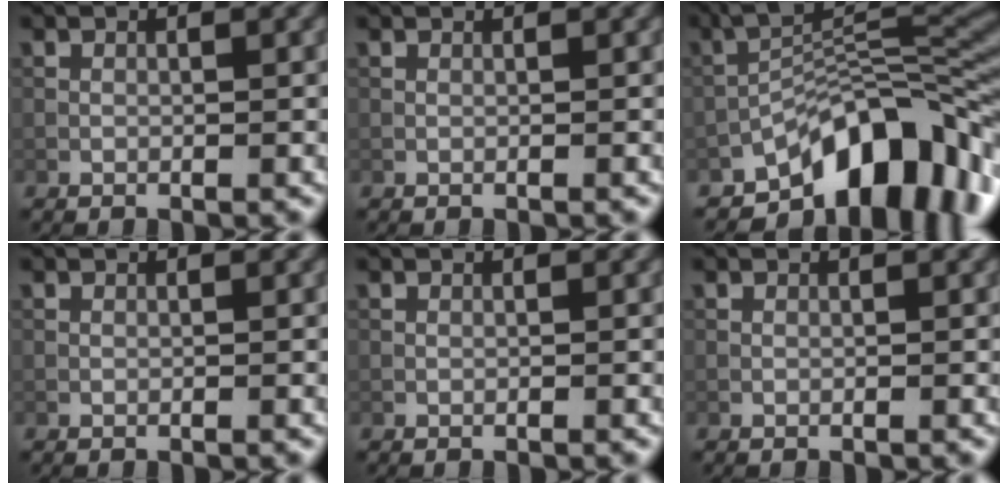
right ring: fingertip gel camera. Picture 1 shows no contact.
{"total": 1.0, "force": [0.9, 0.2, 0.3], "torque": [-0.014, -0.003, 0.005]}
{"total": 11.7, "force": [-7.1, 4.9, 8.0], "torque": [-0.097, 0.013, -0.134]}
{"total": 0.0}
{"total": 0.0}
{"total": 0.0}